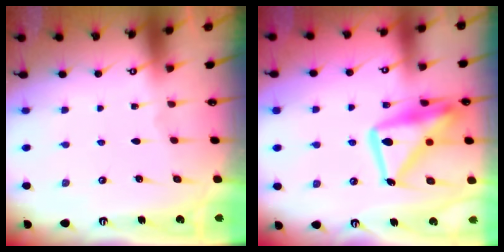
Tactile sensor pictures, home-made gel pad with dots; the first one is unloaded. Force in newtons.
{"total": 19.4, "press": 19.3, "slide": 1.9}